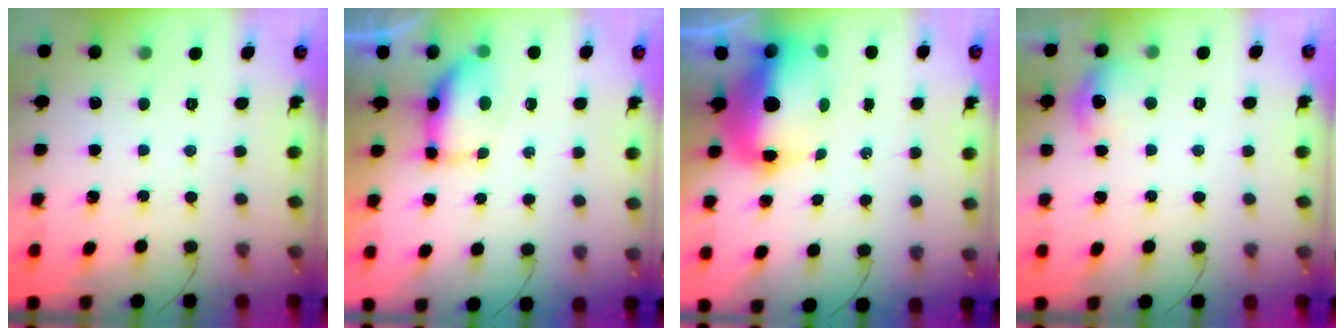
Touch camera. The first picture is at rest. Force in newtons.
{"total": 8.8, "press": 7.8, "slide": 3.9}
{"total": 14.3, "press": 13.9, "slide": 3.2}
{"total": 6.8, "press": 6.6, "slide": 1.7}